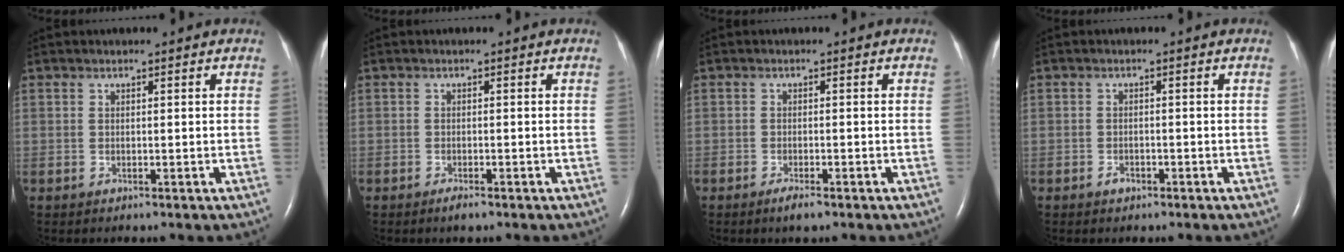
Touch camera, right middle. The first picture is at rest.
{"total": 1.3, "force": [-1.0, 0.2, 0.8], "torque": [-0.022, -0.003, -0.016]}
{"total": 2.1, "force": [-1.5, 0.4, 1.4], "torque": [-0.033, -0.004, -0.025]}
{"total": 1.2, "force": [-0.8, 0.7, 0.5], "torque": [-0.012, 0.002, -0.011]}